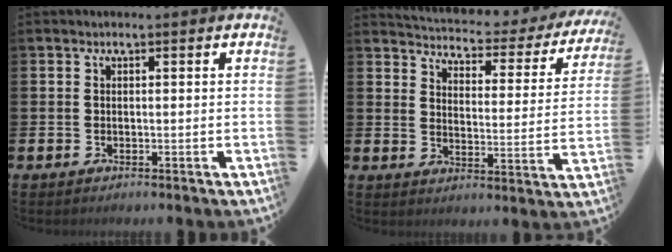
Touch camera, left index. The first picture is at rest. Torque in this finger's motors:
{"motor_torque": [0.96, -1.18, 0.10, 0.00]}